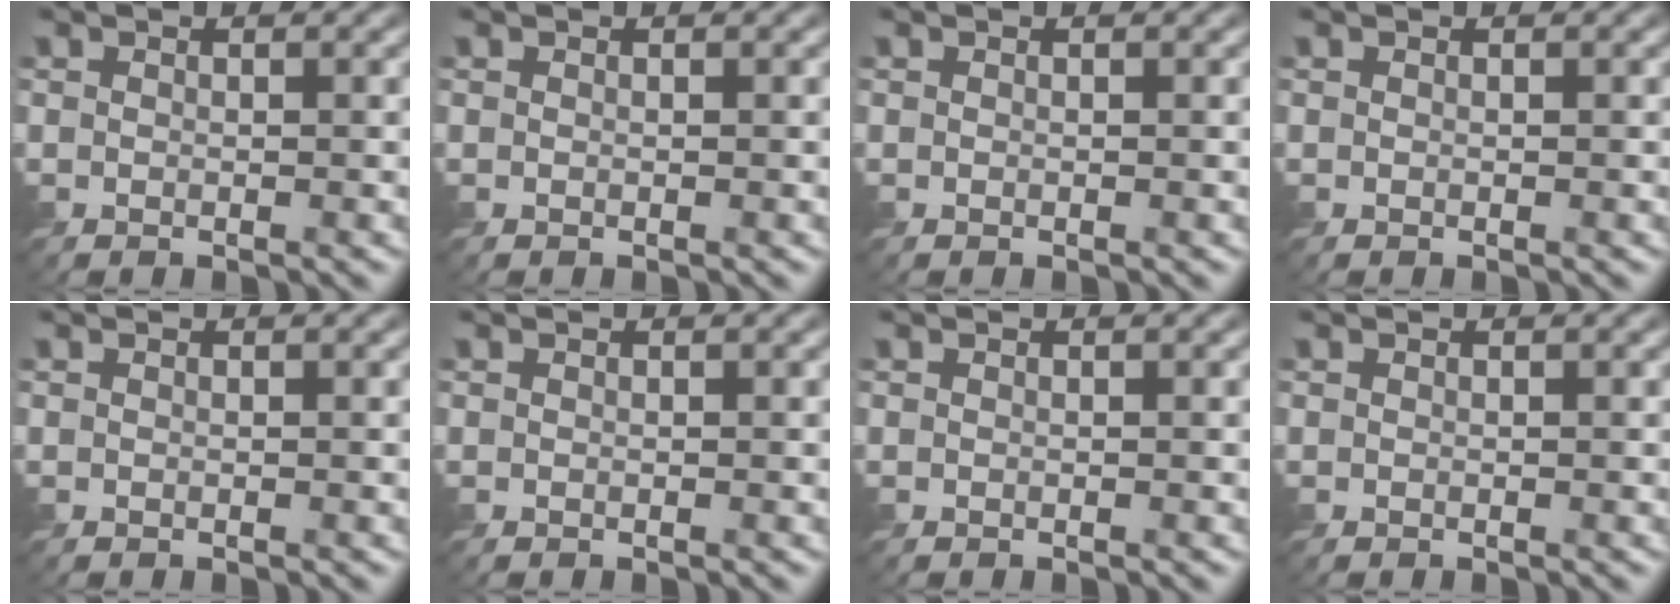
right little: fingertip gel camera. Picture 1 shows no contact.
{"total": 0.0}
{"total": 0.0}
{"total": 0.0}
{"total": 0.0}
{"total": 0.0}
{"total": 0.0}
{"total": 0.0}